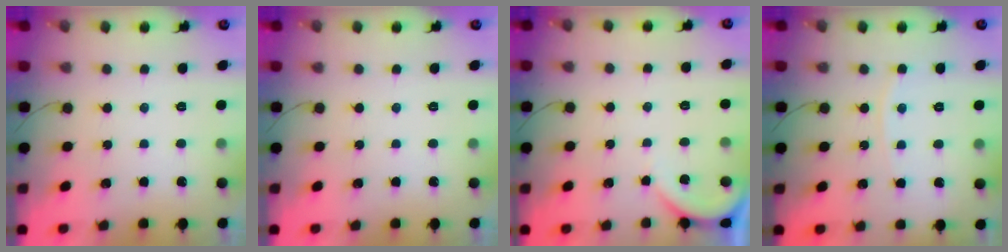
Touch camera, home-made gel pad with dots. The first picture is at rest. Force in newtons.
{"total": 0.0}
{"total": 2.8, "press": 2.8, "slide": 0.5}
{"total": 3.3, "press": 3.3, "slide": 0.5}